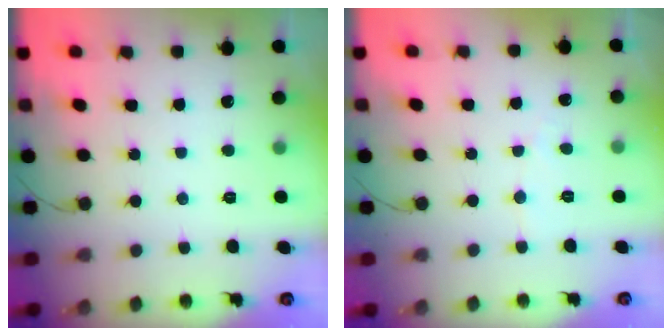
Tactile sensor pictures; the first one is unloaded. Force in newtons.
{"total": 2.4, "press": 2.4, "slide": 0.2}